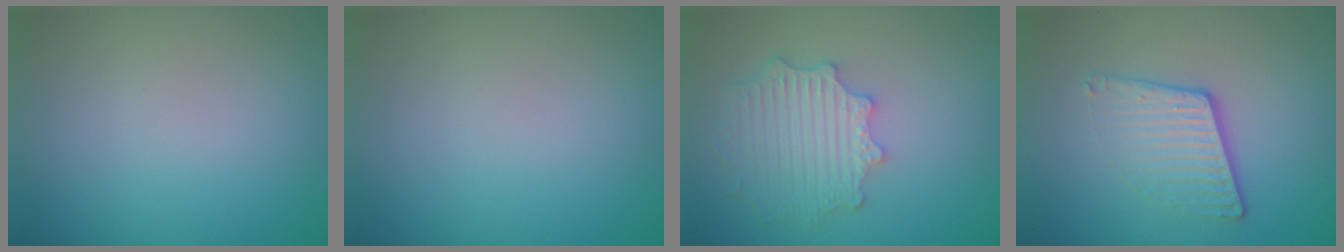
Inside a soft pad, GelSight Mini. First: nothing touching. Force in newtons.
{"total": 0.0}
{"total": 4.4, "press": 3.6, "slide": 2.5}
{"total": 3.9, "press": 2.6, "slide": 2.9}